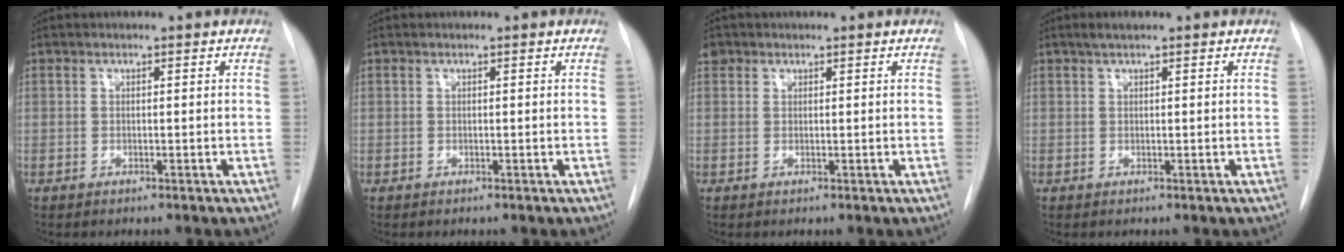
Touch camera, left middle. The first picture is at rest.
{"total": 0.0}
{"total": 1.1, "force": [0.7, 0.8, 0.1], "torque": [0.004, 0.014, 0.010]}
{"total": 1.5, "force": [1.1, 0.3, 1.0], "torque": [-0.020, 0.008, 0.020]}